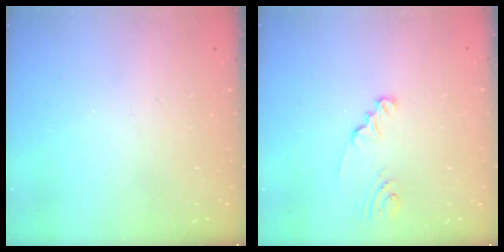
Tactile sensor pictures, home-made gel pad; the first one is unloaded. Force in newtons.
{"total": 2.3, "press": 2.3, "slide": 0.2}